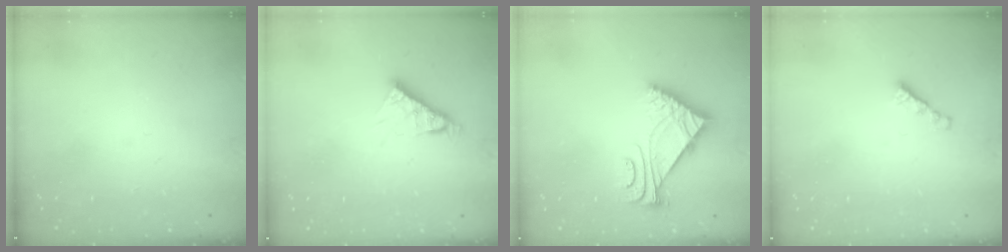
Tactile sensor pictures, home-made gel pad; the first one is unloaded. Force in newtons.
{"total": 5.9, "press": 5.9, "slide": 0.5}
{"total": 6.5, "press": 6.5, "slide": 0.4}
{"total": 2.7, "press": 2.7, "slide": 0.2}